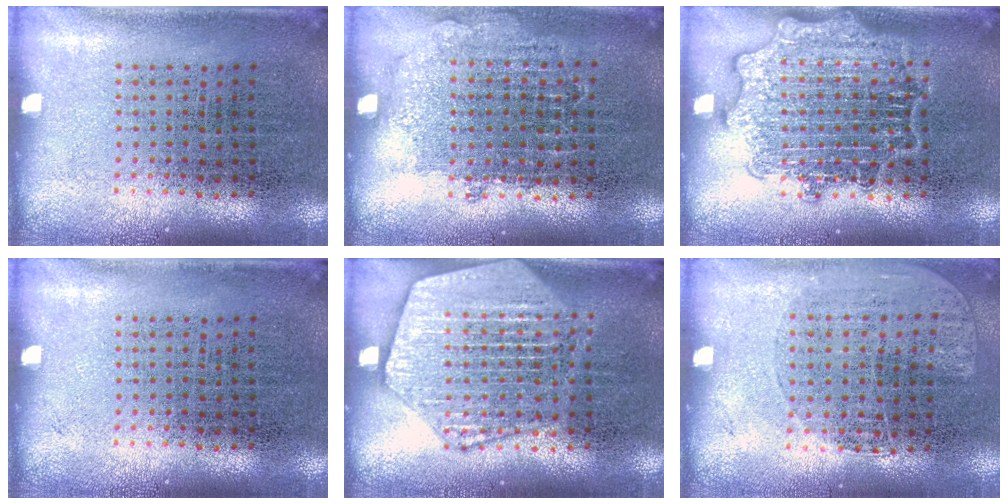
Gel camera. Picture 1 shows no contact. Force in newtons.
{"total": 0.9, "press": 0.8, "slide": 0.4}
{"total": 2.8, "press": 2.8, "slide": 0.4}
{"total": 0.0}
{"total": 3.8, "press": 3.7, "slide": 0.5}
{"total": 1.2, "press": 0.9, "slide": 0.7}